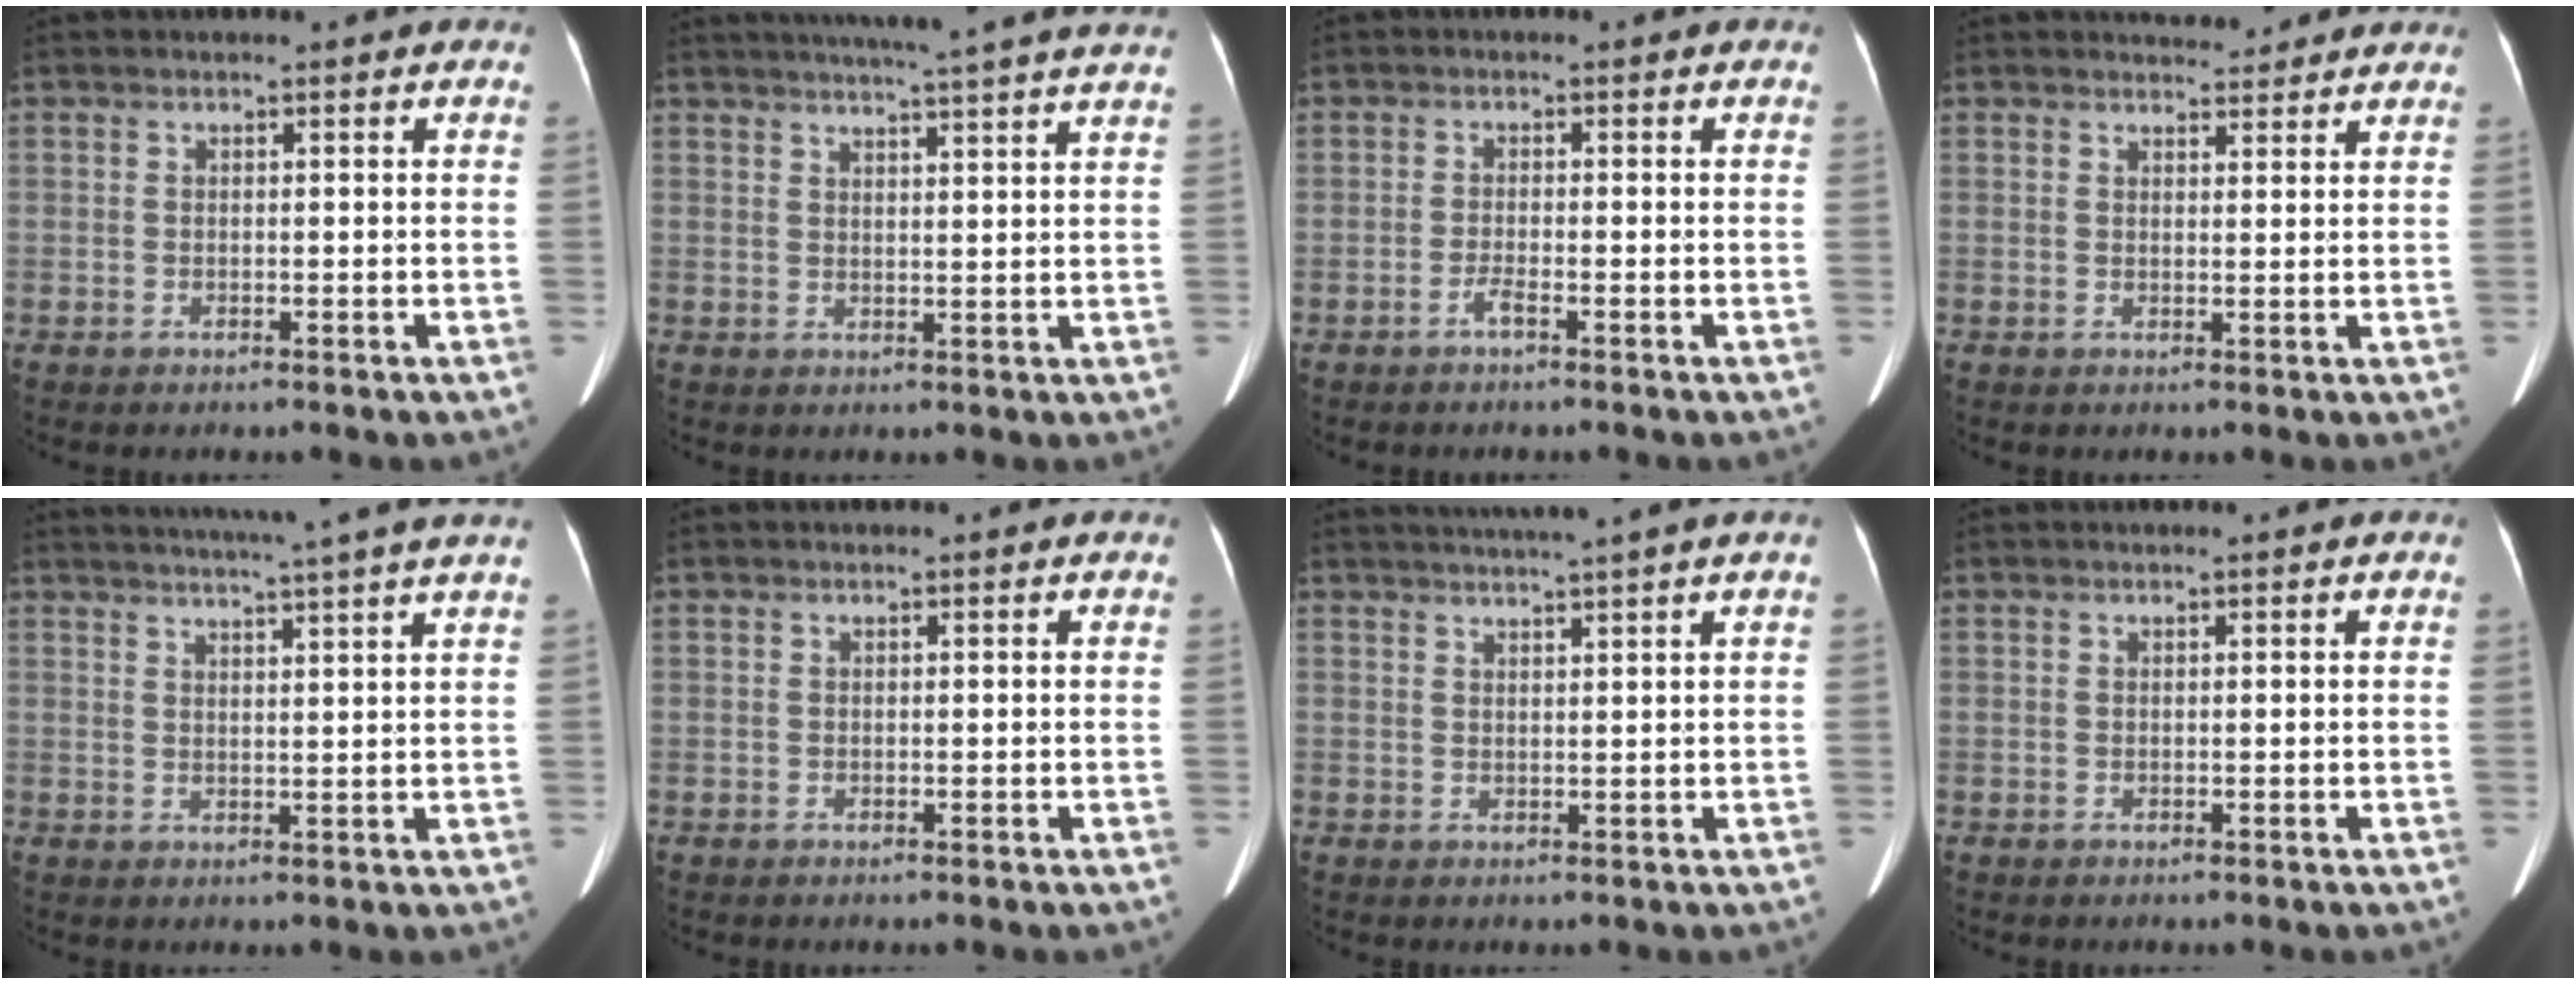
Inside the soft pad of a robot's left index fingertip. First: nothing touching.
{"total": 14.7, "force": [13.0, -0.4, 6.8], "torque": [-0.110, 0.001, 0.157]}
{"total": 1.2, "force": [-0.9, -0.1, 0.9], "torque": [-0.020, 0.000, -0.018]}
{"total": 4.7, "force": [4.5, 1.2, 0.8], "torque": [-0.009, 0.007, 0.049]}
{"total": 12.3, "force": [10.6, -1.8, 6.0], "torque": [-0.097, -0.007, 0.129]}
{"total": 0.0}
{"total": 3.9, "force": [3.4, -1.1, 1.5], "torque": [-0.018, 0.009, 0.053]}
{"total": 0.0}